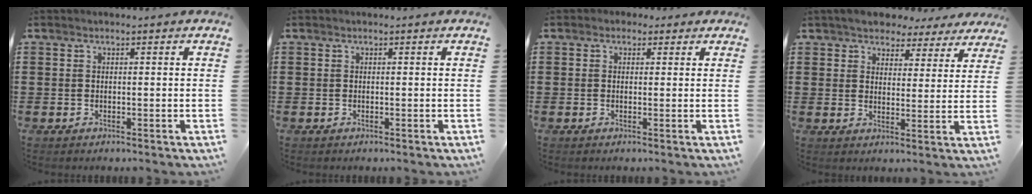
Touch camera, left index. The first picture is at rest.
{"total": 0.0}
{"total": 1.4, "force": [0.7, 1.1, 0.4], "torque": [-0.012, 0.008, 0.012]}
{"total": 5.0, "force": [4.7, 1.5, 0.7], "torque": [-0.038, -0.014, 0.085]}